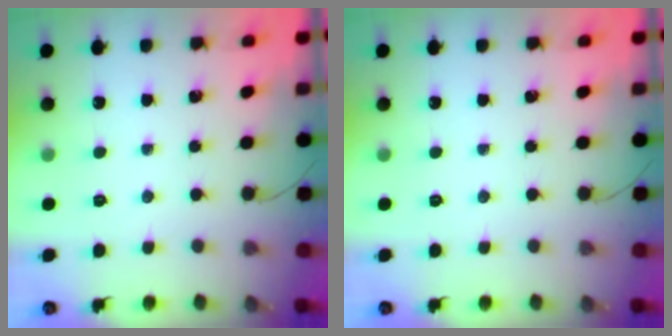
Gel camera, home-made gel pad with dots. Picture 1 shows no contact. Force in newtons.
{"total": 0.0}